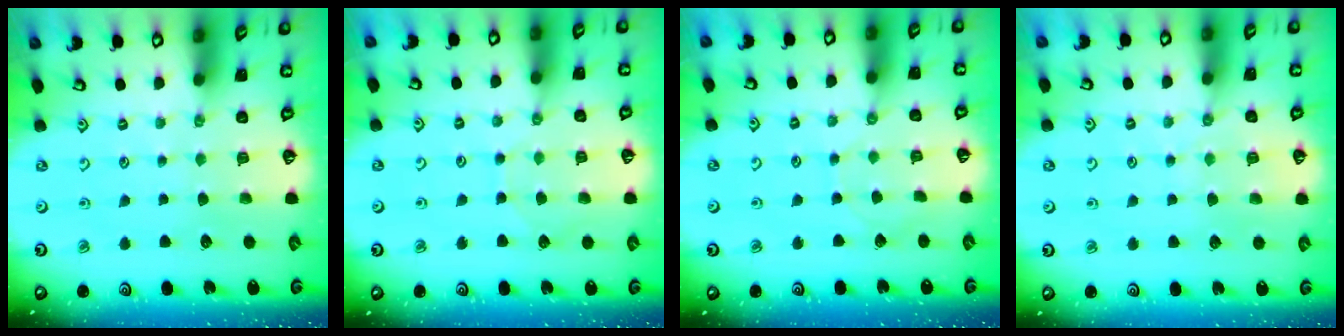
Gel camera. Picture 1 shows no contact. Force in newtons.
{"total": 6.3, "press": 6.2, "slide": 0.6}
{"total": 3.8, "press": 3.8, "slide": 0.4}
{"total": 6.5, "press": 6.5, "slide": 0.6}